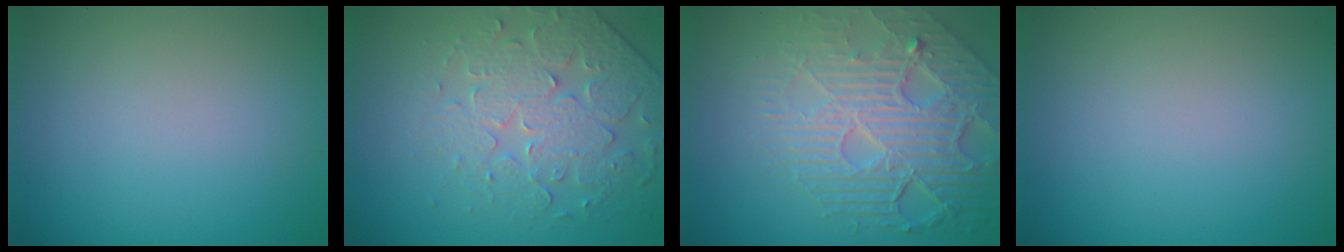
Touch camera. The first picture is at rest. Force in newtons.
{"total": 4.2, "press": 4.1, "slide": 1.2}
{"total": 8.5, "press": 5.8, "slide": 6.3}
{"total": 0.0}